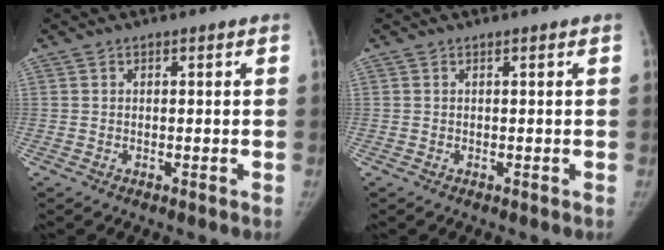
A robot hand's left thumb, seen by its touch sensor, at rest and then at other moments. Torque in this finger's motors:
{"motor_torque": [0.02, 0.01, 0.06, -0.35, 0.01]}